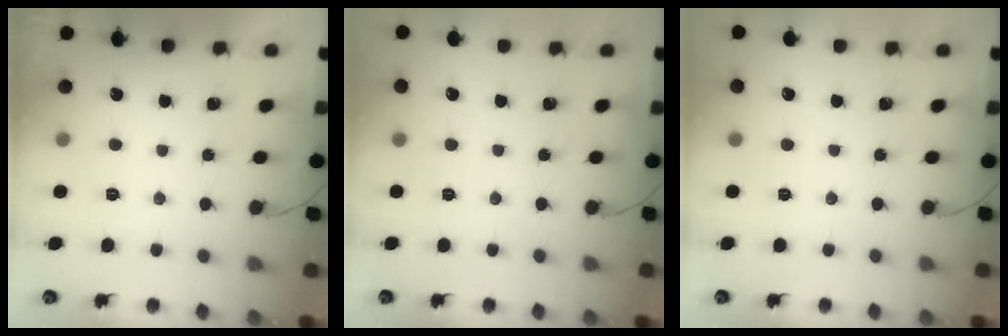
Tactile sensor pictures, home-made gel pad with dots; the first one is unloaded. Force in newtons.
{"total": 0.0}
{"total": 0.0}